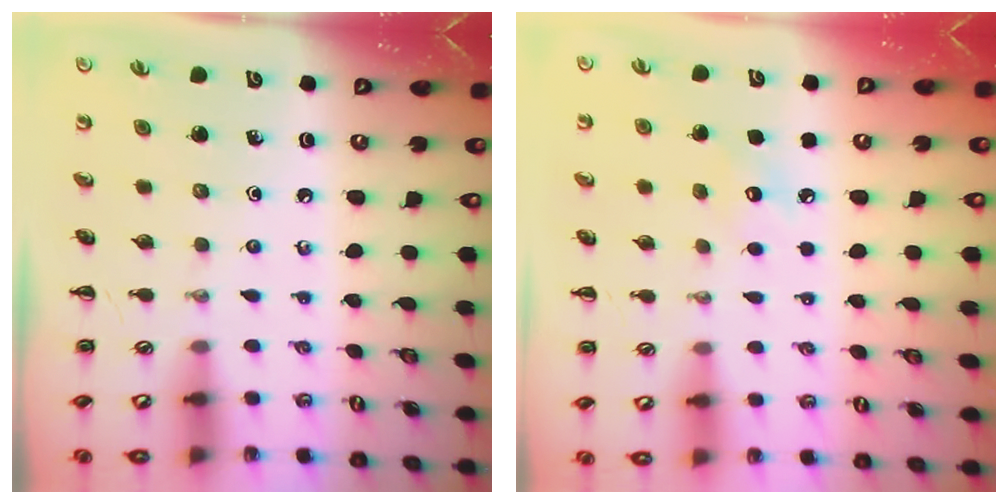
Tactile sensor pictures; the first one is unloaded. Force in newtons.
{"total": 4.6, "press": 4.4, "slide": 1.2}